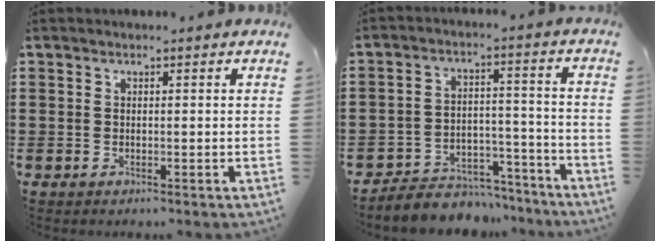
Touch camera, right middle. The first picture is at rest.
{"total": 5.9, "force": [-5.5, 1.9, 0.4], "torque": [-0.007, 0.020, -0.109]}